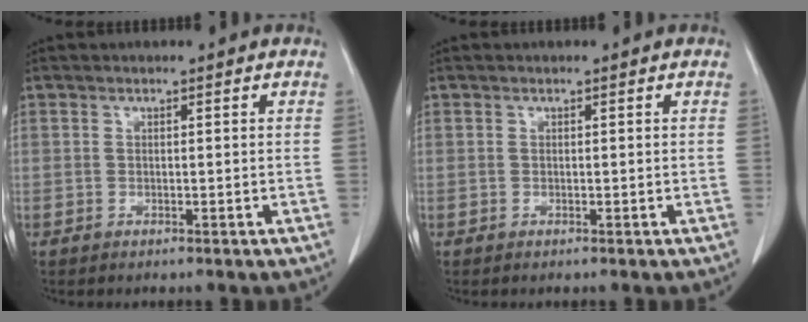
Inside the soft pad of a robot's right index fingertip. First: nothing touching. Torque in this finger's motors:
{"motor_torque": [0.00, 0.00, 0.03, -0.01]}